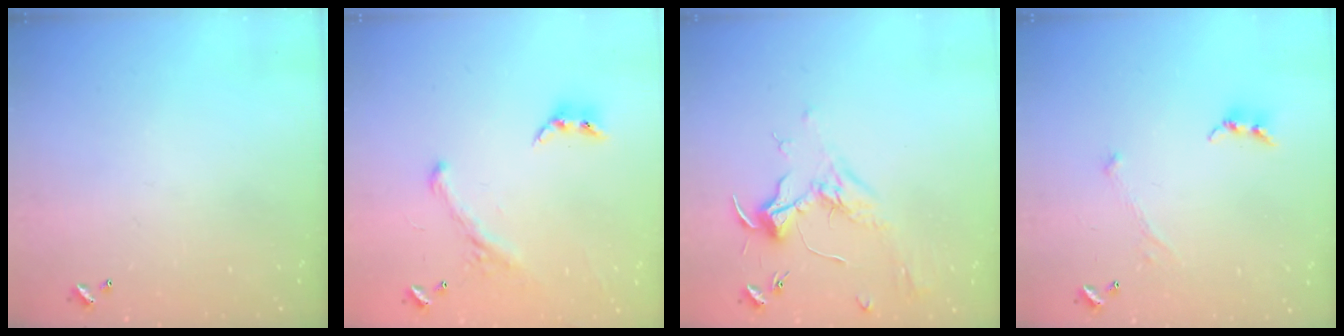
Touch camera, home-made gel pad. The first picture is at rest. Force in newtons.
{"total": 1.6, "press": 1.1, "slide": 1.2}
{"total": 1.9, "press": 1.7, "slide": 0.8}
{"total": 0.0}